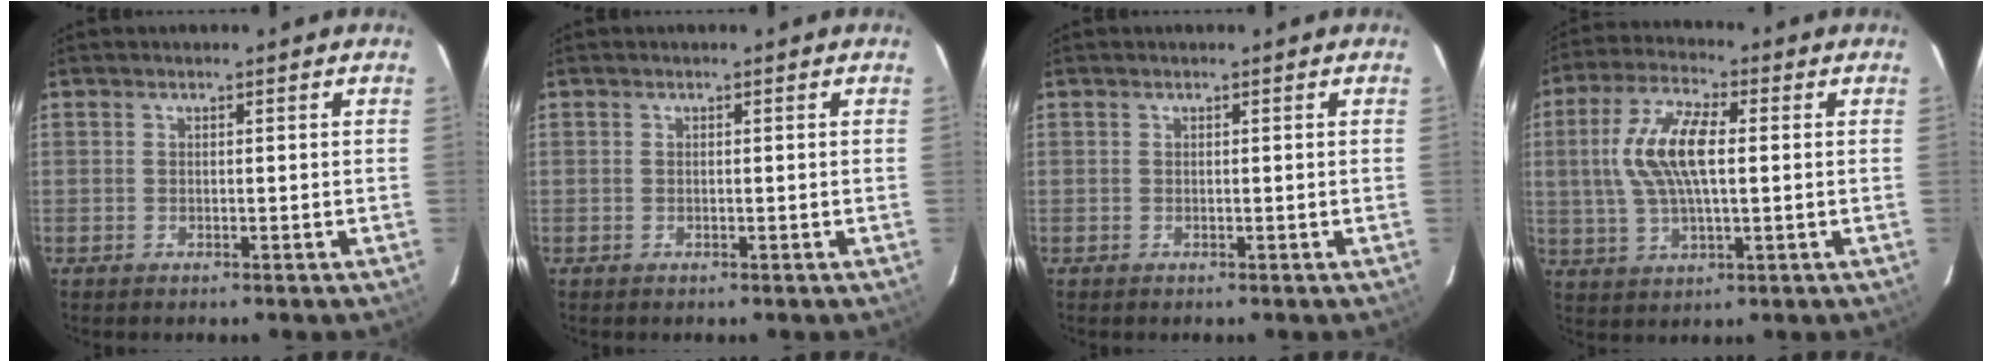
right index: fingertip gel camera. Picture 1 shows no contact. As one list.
[{"total": 0.0}, {"total": 0.0}, {"total": 12.3, "force": [1.4, 4.7, 11.2], "torque": [-0.229, 0.014, 0.027]}]